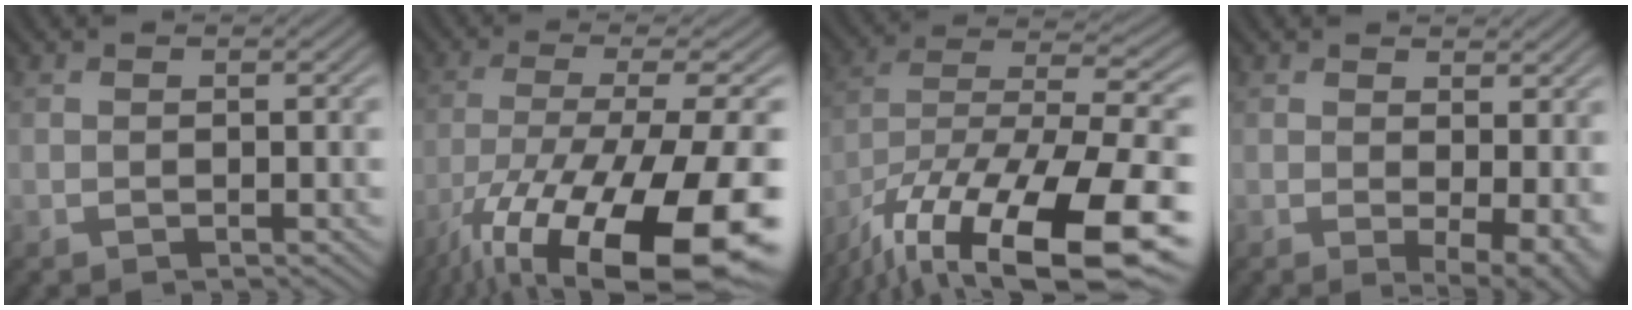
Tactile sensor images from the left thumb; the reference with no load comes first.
{"total": 19.3, "force": [-11.0, 5.9, 14.7], "torque": [-0.263, -0.045, -0.168]}
{"total": 18.2, "force": [-11.3, 6.5, 12.7], "torque": [-0.244, -0.035, -0.176]}
{"total": 3.9, "force": [0.4, 1.3, 3.6], "torque": [-0.051, -0.011, 0.012]}